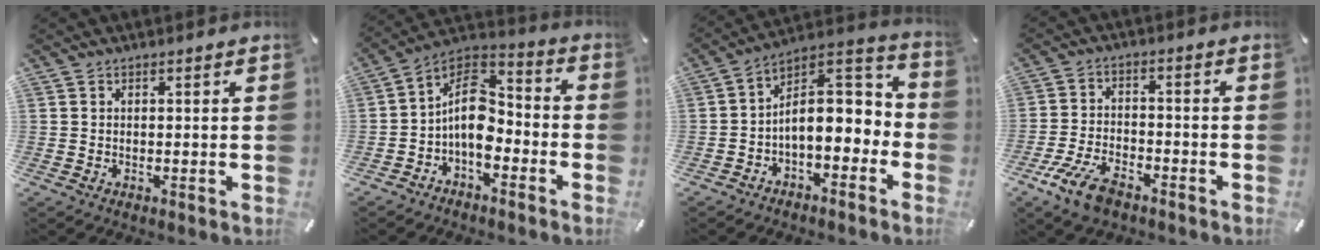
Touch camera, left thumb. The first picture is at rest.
{"total": 11.8, "force": [-3.4, 8.0, 7.9], "torque": [-0.151, 0.016, -0.062]}
{"total": 10.9, "force": [-0.5, 7.5, 8.0], "torque": [-0.108, -0.014, -0.008]}
{"total": 9.3, "force": [-6.0, 4.4, 5.6], "torque": [-0.123, 0.021, -0.112]}